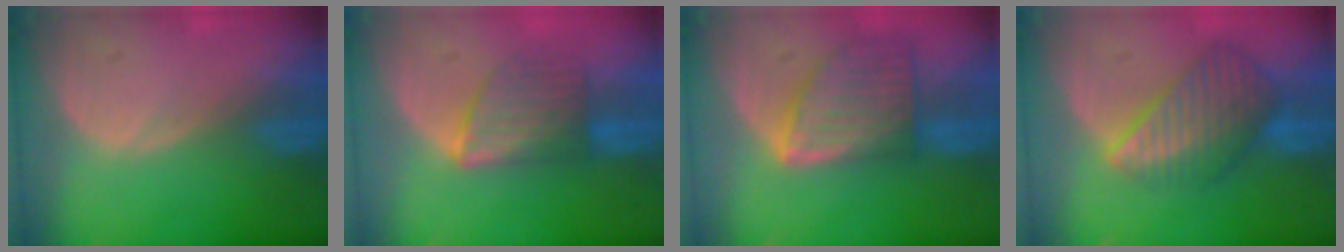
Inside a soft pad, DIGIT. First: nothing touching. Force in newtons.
{"total": 6.0, "press": 6.0, "slide": 1.0}
{"total": 8.2, "press": 7.4, "slide": 3.5}
{"total": 8.6, "press": 7.5, "slide": 4.1}